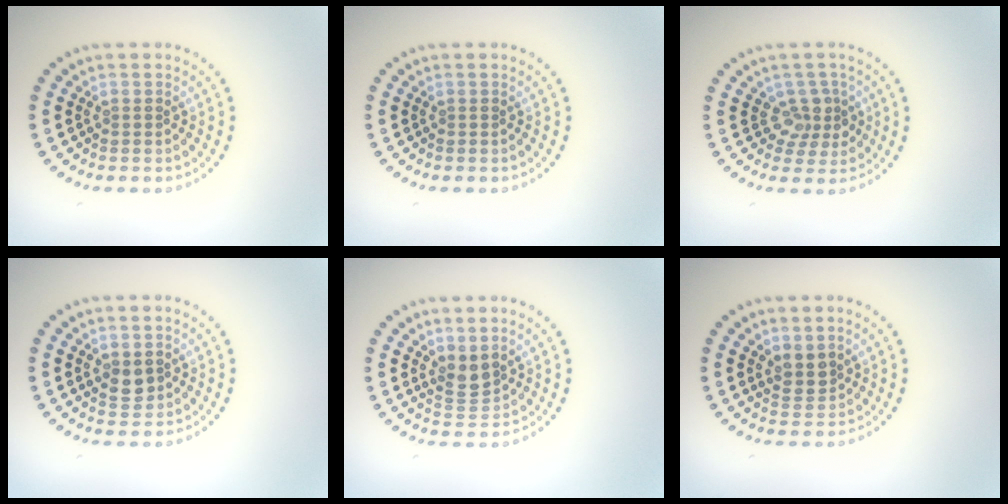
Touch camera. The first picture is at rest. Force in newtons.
{"total": 0.0}
{"total": 2.4, "press": 2.0, "slide": 1.4}
{"total": 1.8, "press": 1.7, "slide": 0.3}
{"total": 2.2, "press": 1.8, "slide": 1.3}
{"total": 2.0, "press": 1.8, "slide": 0.9}